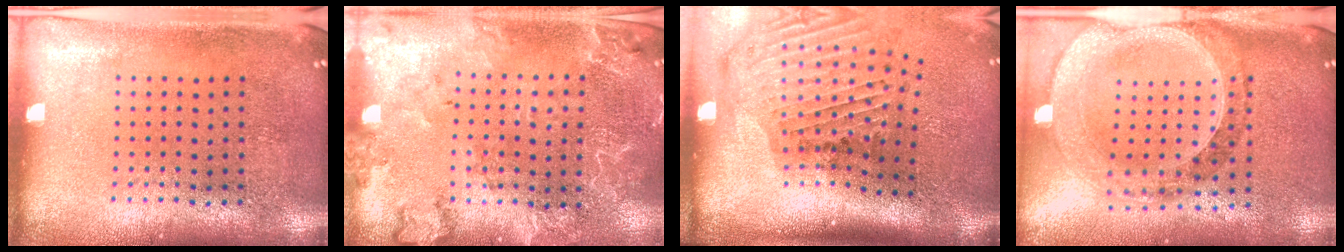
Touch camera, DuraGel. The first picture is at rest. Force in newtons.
{"total": 2.2, "press": 2.1, "slide": 0.5}
{"total": 2.4, "press": 1.8, "slide": 1.6}
{"total": 1.5, "press": 1.5, "slide": 0.3}